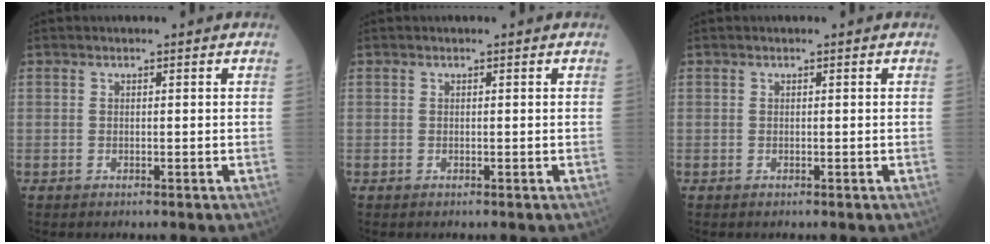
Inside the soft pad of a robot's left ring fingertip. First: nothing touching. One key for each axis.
{"total": 0.0}
{"total": 0.0}